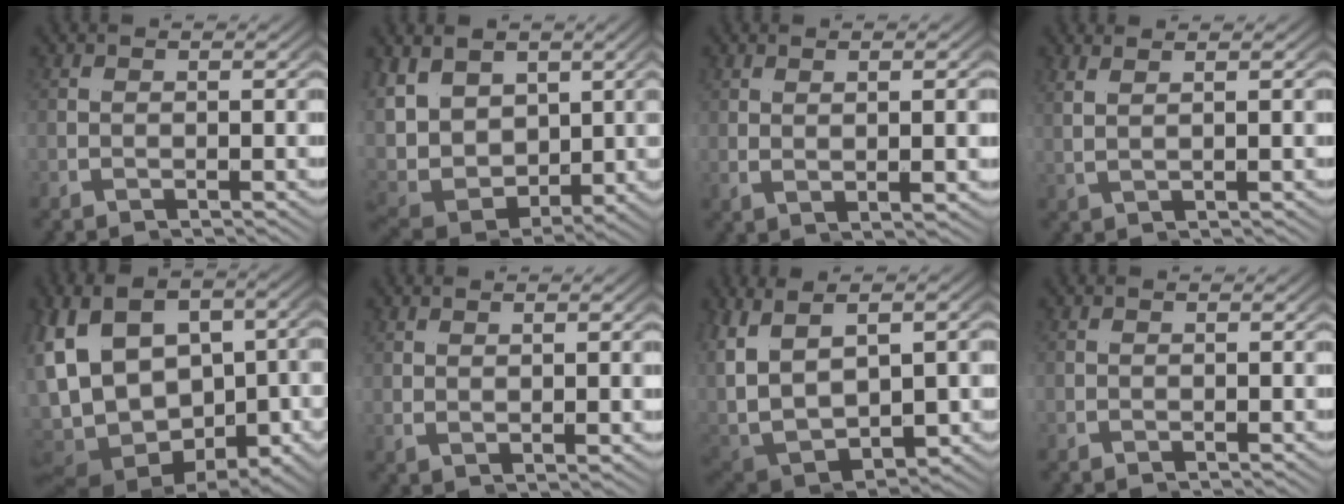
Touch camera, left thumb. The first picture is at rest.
{"total": 8.6, "force": [2.0, 6.3, 5.5], "torque": [-0.115, 0.001, 0.016]}
{"total": 2.7, "force": [0.9, -2.4, 0.8], "torque": [0.000, 0.030, 0.005]}
{"total": 2.5, "force": [1.0, -2.3, 0.0], "torque": [0.014, 0.022, 0.013]}
{"total": 13.0, "force": [-1.5, 8.8, 9.4], "torque": [-0.199, -0.023, -0.028]}
{"total": 2.0, "force": [1.1, -1.6, 0.4], "torque": [0.006, 0.022, 0.012]}
{"total": 9.5, "force": [0.1, 5.3, 7.9], "torque": [-0.185, -0.016, 0.004]}
{"total": 0.0}